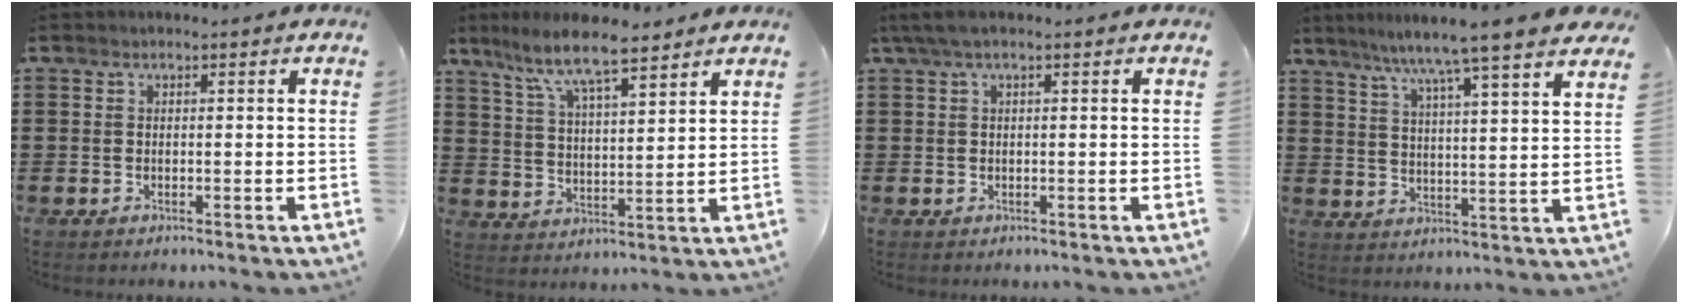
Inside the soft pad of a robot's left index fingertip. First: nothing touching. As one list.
[{"total": 8.3, "force": [6.9, 1.3, 4.5], "torque": [-0.110, -0.024, 0.120]}, {"total": 1.6, "force": [0.3, 0.2, 1.6], "torque": [-0.036, -0.002, 0.003]}, {"total": 7.3, "force": [6.3, -1.2, 3.6], "torque": [-0.094, -0.040, 0.101]}]